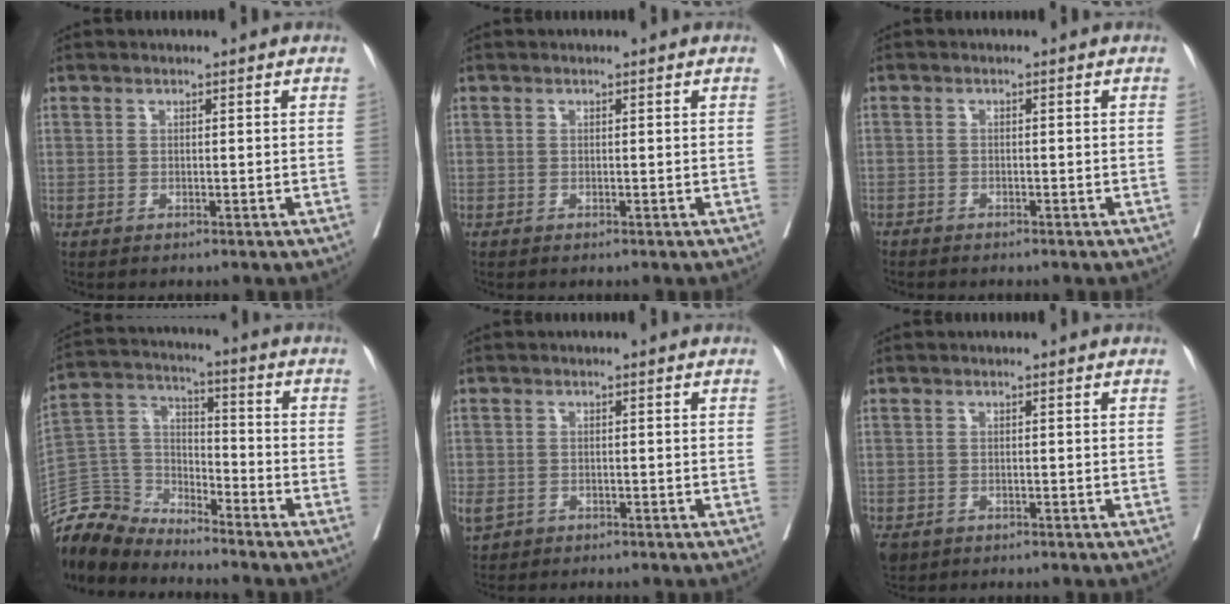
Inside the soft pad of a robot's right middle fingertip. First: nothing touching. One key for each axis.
{"total": 0.0}
{"total": 1.5, "fx": -1.4, "fy": 0.5, "fz": -0.1, "tx": -0.004, "ty": 0.002, "tz": -0.024}
{"total": 10.4, "fx": -10.3, "fy": 1.5, "fz": -0.9, "tx": 0.010, "ty": 0.041, "tz": -0.212}
{"total": 2.4, "fx": -1.6, "fy": 1.6, "fz": 0.9, "tx": -0.032, "ty": 0.001, "tz": -0.024}
{"total": 3.3, "fx": -1.9, "fy": 2.4, "fz": 1.1, "tx": -0.027, "ty": -0.004, "tz": -0.030}